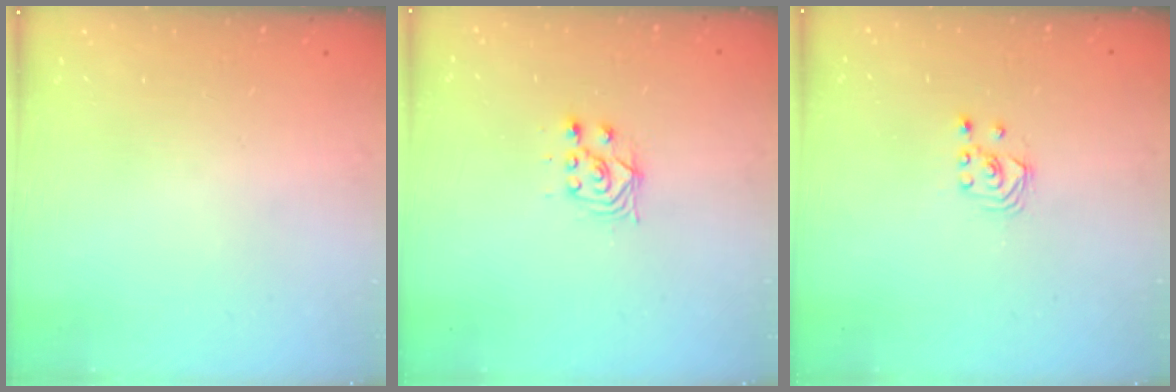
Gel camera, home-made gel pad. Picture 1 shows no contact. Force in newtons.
{"total": 4.0, "press": 4.0, "slide": 0.7}
{"total": 1.8, "press": 1.8, "slide": 0.2}